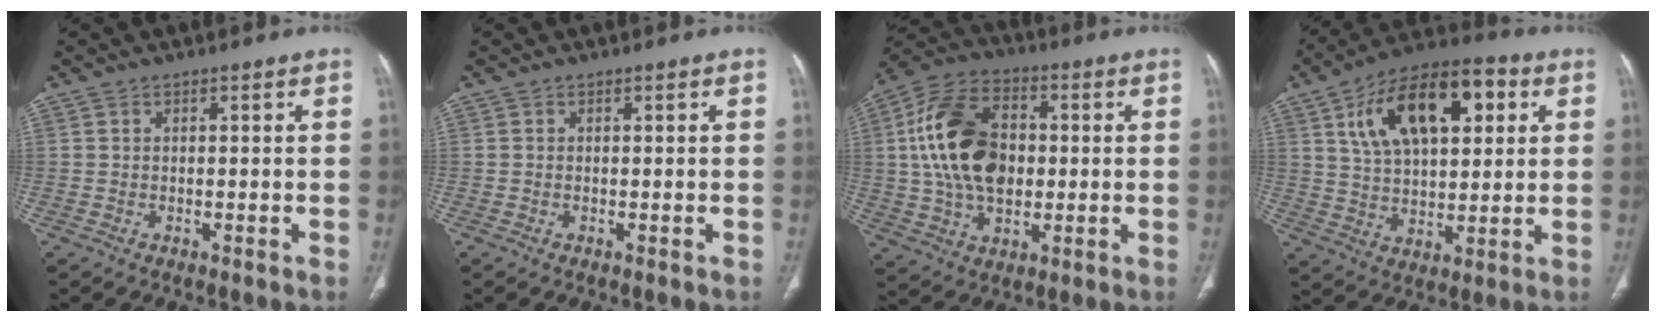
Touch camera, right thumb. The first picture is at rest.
{"total": 0.0}
{"total": 18.5, "force": [3.0, 10.4, 15.0], "torque": [-0.301, 0.002, 0.058]}
{"total": 19.9, "force": [6.8, 10.3, 15.6], "torque": [-0.227, 0.005, 0.110]}